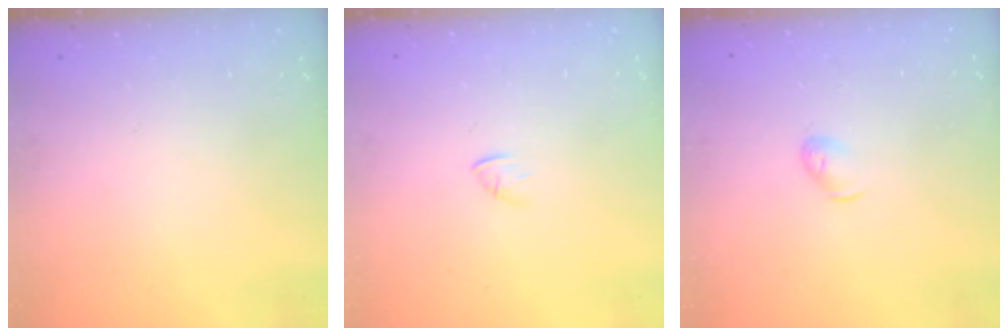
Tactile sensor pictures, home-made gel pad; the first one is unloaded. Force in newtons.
{"total": 1.2, "press": 1.1, "slide": 0.3}
{"total": 4.0, "press": 3.9, "slide": 0.8}